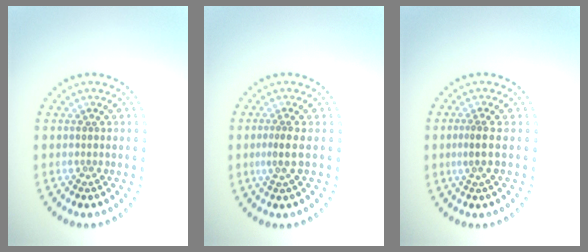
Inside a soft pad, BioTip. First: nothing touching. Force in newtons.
{"total": 1.6, "press": 1.2, "slide": 1.0}
{"total": 1.5, "press": 1.3, "slide": 0.8}